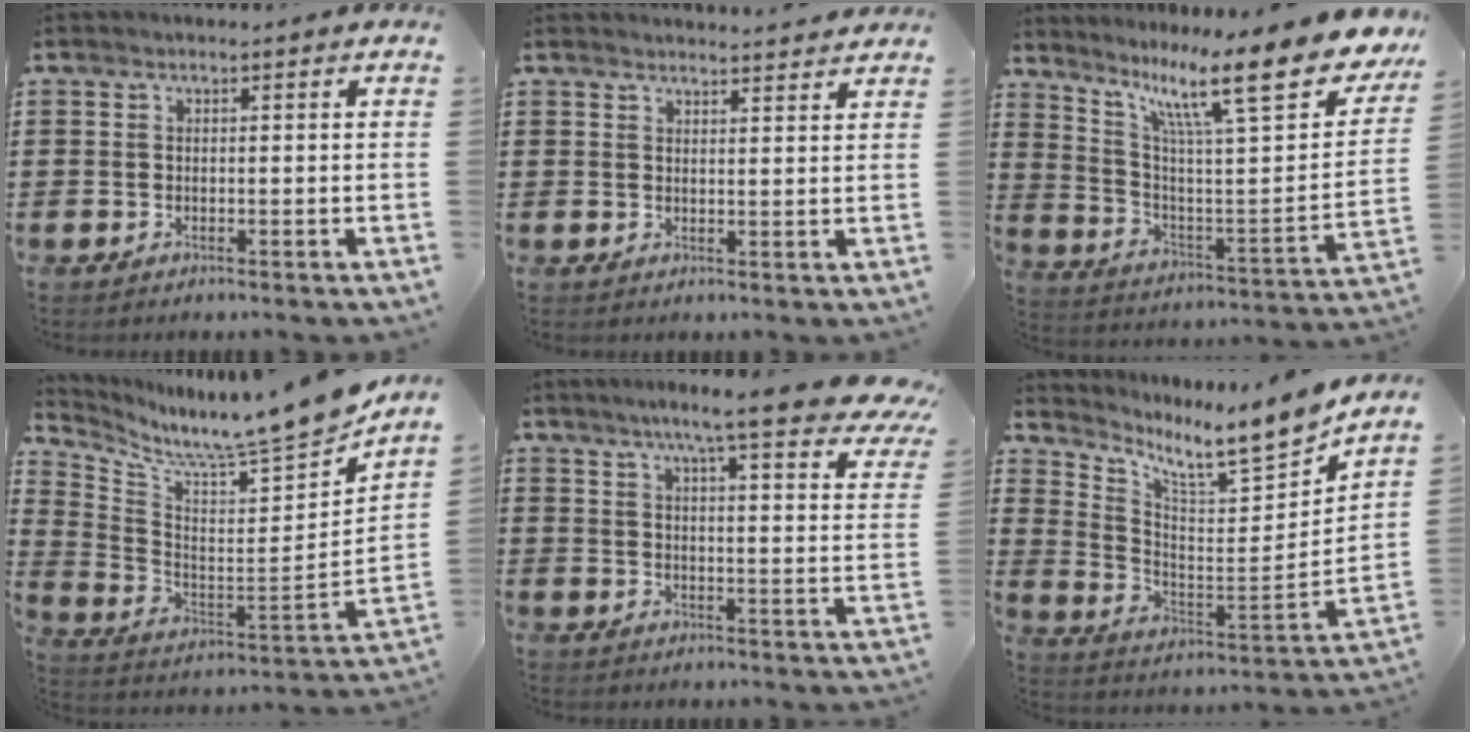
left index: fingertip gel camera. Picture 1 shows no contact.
{"total": 2.3, "force": [2.3, -0.1, 0.1], "torque": [-0.008, -0.006, 0.045]}
{"total": 15.9, "force": [10.7, 2.5, 11.5], "torque": [-0.212, -0.069, 0.165]}
{"total": 9.8, "force": [9.2, -1.2, 3.0], "torque": [-0.076, -0.103, 0.141]}
{"total": 8.9, "force": [7.2, 0.0, 5.2], "torque": [-0.099, -0.039, 0.117]}
{"total": 7.9, "force": [7.1, 0.4, 3.4], "torque": [-0.081, -0.078, 0.107]}